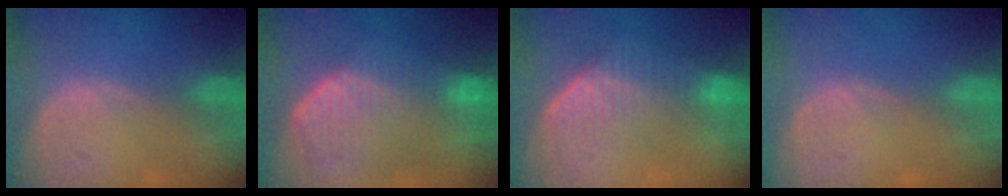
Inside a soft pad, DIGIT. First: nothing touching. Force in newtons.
{"total": 10.8, "press": 9.4, "slide": 5.3}
{"total": 7.2, "press": 6.7, "slide": 2.8}
{"total": 0.0}